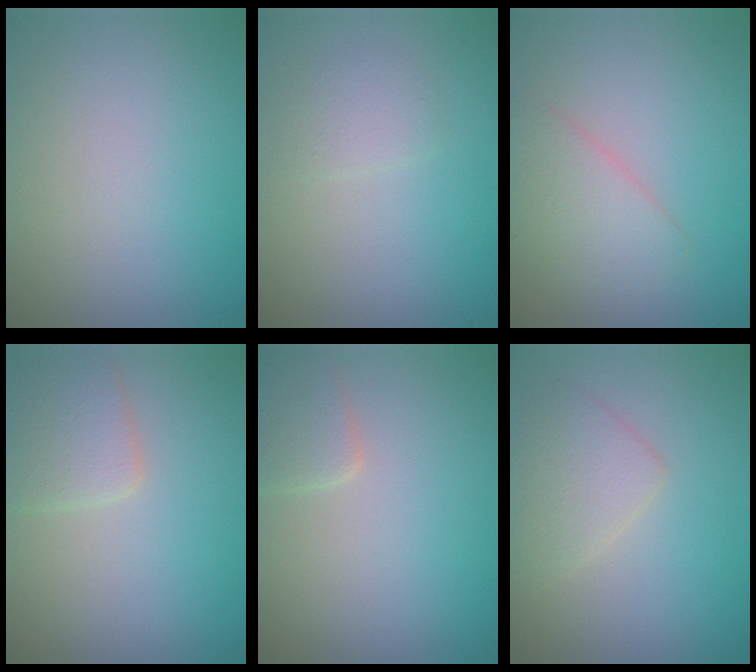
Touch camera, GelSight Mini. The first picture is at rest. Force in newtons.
{"total": 1.3, "press": 1.3, "slide": 0.0}
{"total": 2.6, "press": 2.6, "slide": 0.1}
{"total": 2.9, "press": 2.9, "slide": 0.2}
{"total": 2.1, "press": 2.0, "slide": 0.2}
{"total": 2.7, "press": 2.7, "slide": 0.2}